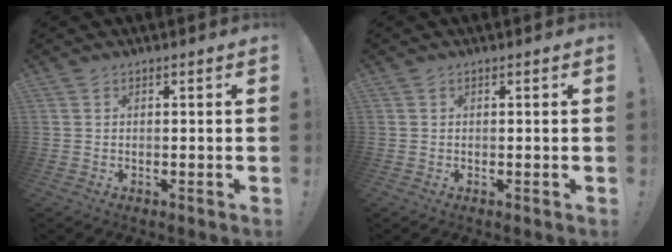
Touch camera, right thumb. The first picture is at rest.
{"total": 0.0}